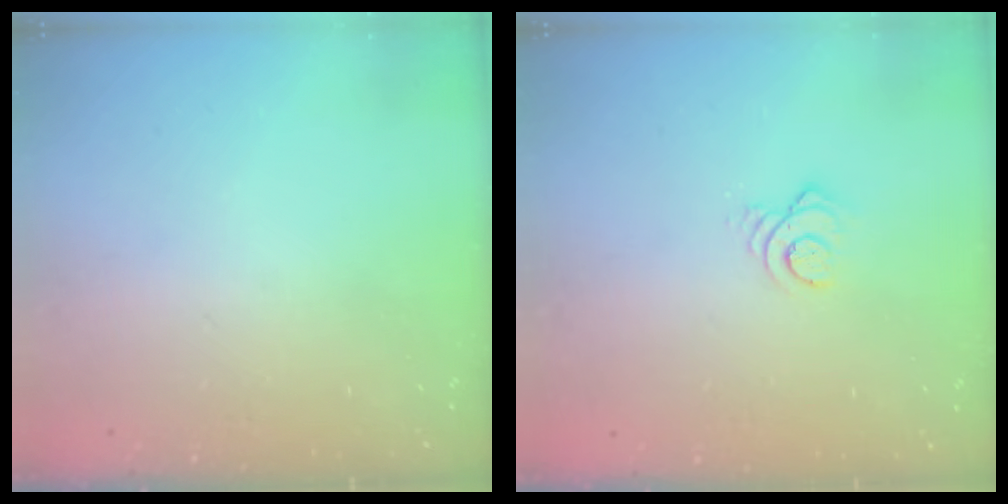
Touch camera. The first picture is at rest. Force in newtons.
{"total": 3.8, "press": 3.8, "slide": 0.0}